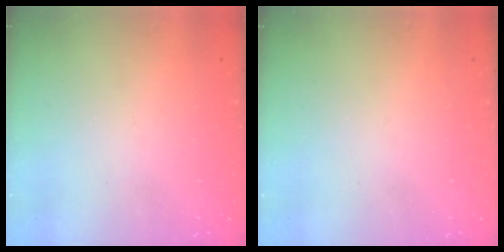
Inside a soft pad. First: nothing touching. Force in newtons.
{"total": 0.0}